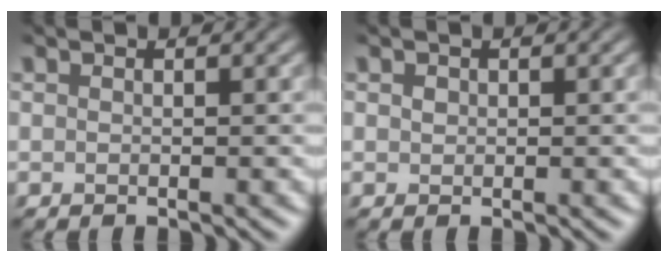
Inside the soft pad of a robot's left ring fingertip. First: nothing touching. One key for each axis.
{"total": 0.5, "fx": 0.2, "fy": 0.5, "fz": 0.2, "tx": -0.002, "ty": -0.001, "tz": 0.003}